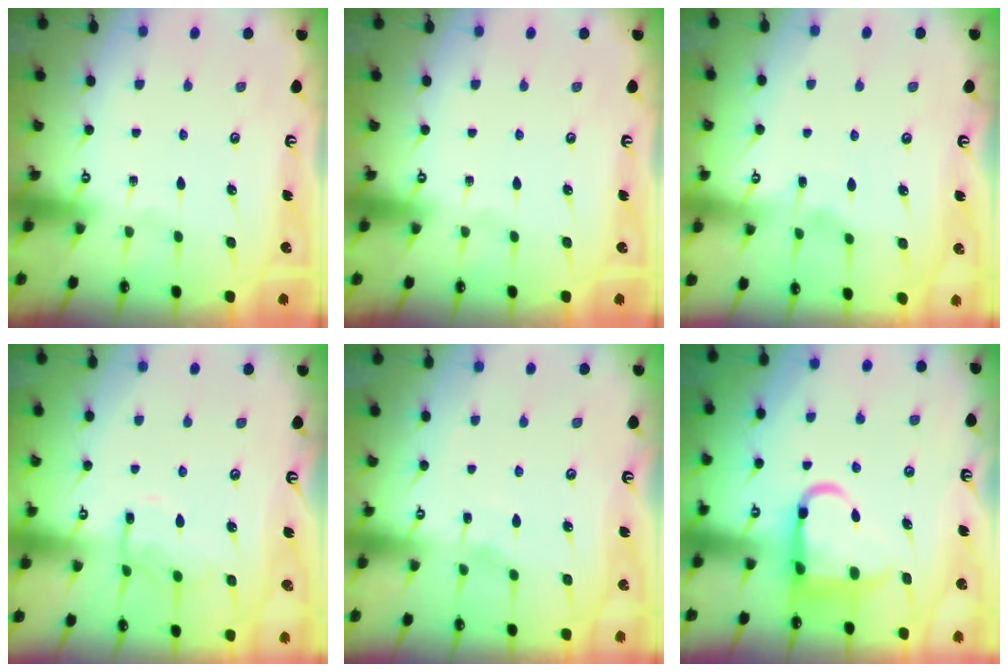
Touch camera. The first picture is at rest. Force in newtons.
{"total": 0.0}
{"total": 2.6, "press": 2.6, "slide": 0.3}
{"total": 9.0, "press": 9.0, "slide": 0.6}
{"total": 3.0, "press": 2.9, "slide": 0.3}
{"total": 10.6, "press": 10.6, "slide": 1.1}